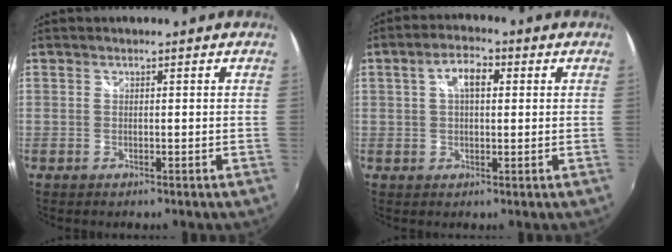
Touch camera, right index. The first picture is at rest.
{"total": 5.3, "force": [1.3, 2.8, 4.3], "torque": [-0.076, 0.016, 0.022]}